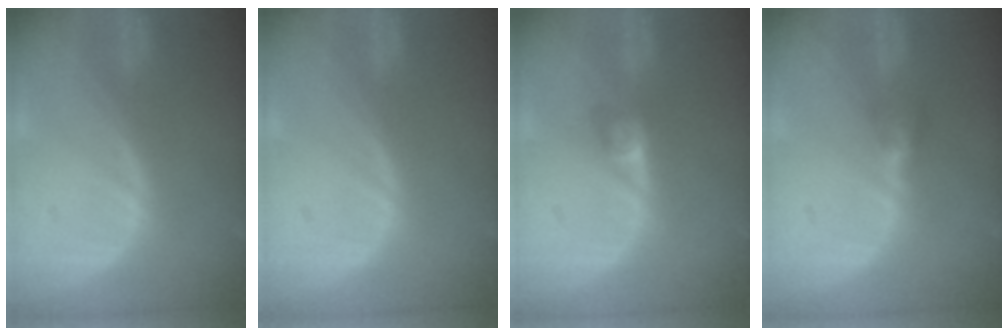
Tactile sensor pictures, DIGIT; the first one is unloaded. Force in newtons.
{"total": 0.0}
{"total": 2.6, "press": 2.4, "slide": 1.0}
{"total": 2.6, "press": 2.5, "slide": 0.2}